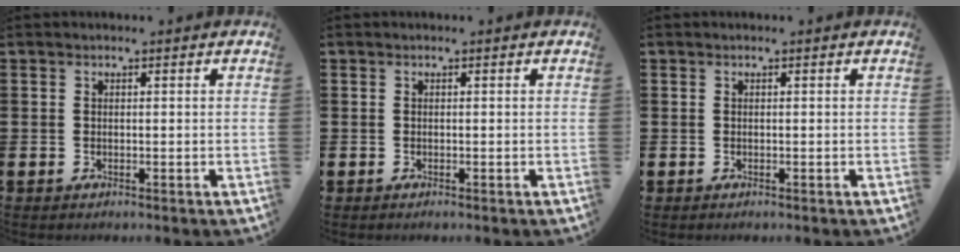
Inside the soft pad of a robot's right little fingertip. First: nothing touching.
{"total": 0.0}
{"total": 0.0}